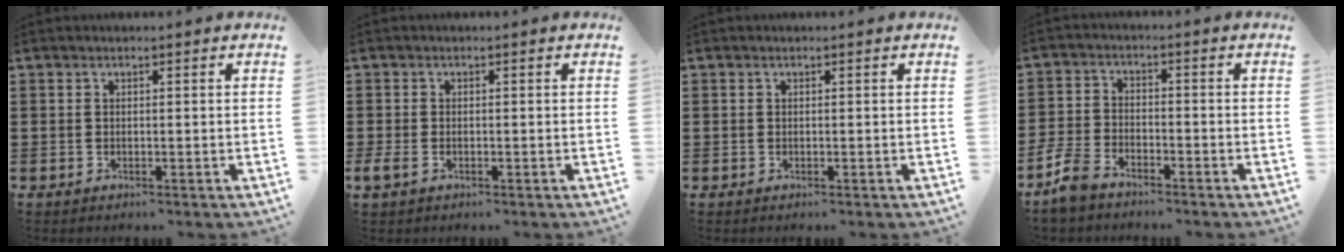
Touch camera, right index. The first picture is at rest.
{"total": 1.0, "force": [-0.5, 0.6, 0.6], "torque": [-0.022, -0.004, -0.012]}
{"total": 0.0}
{"total": 4.6, "force": [-4.0, 1.5, 1.9], "torque": [-0.063, -0.001, -0.084]}